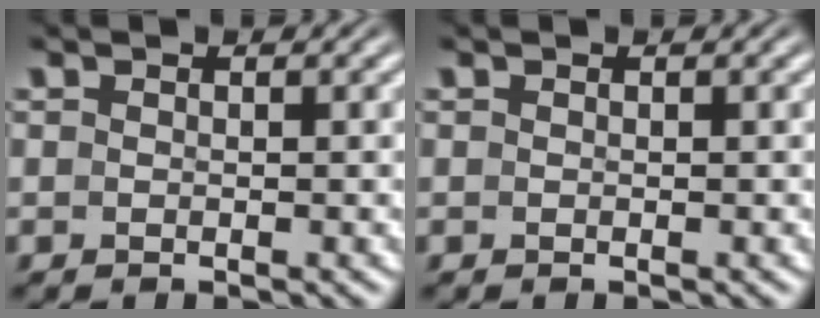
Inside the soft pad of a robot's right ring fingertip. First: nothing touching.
{"total": 0.0}